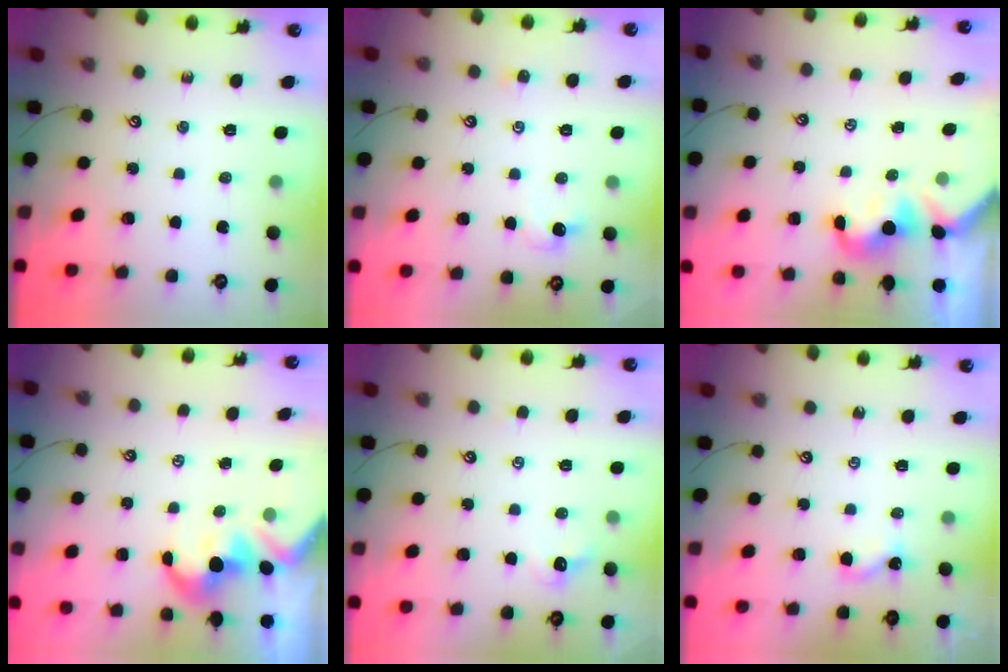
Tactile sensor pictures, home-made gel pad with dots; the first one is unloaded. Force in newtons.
{"total": 1.6, "press": 1.5, "slide": 0.4}
{"total": 1.0, "press": 0.9, "slide": 0.4}
{"total": 1.7, "press": 1.4, "slide": 1.0}
{"total": 1.5, "press": 1.3, "slide": 0.7}
{"total": 1.7, "press": 1.6, "slide": 0.3}